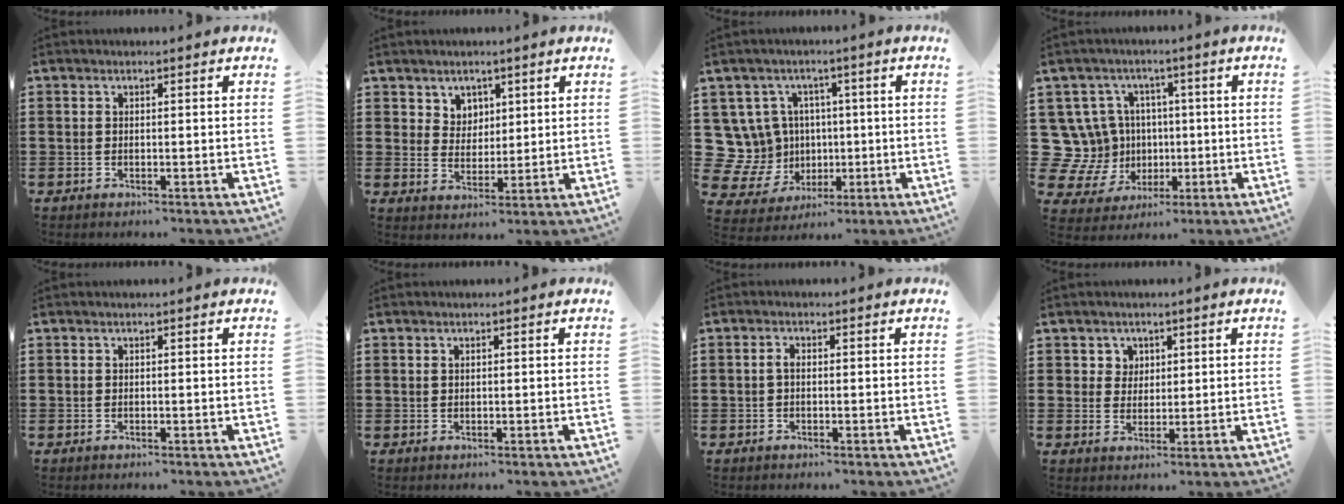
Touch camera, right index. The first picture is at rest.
{"total": 4.2, "force": [2.6, 3.2, 0.3], "torque": [-0.023, 0.008, 0.049]}
{"total": 10.2, "force": [1.9, 9.7, 2.6], "torque": [-0.118, -0.012, 0.047]}
{"total": 11.0, "force": [1.5, 10.5, 2.9], "torque": [-0.135, -0.011, 0.038]}
{"total": 0.0}
{"total": 0.6, "force": [0.2, 0.3, 0.4], "torque": [-0.010, 0.000, 0.005]}
{"total": 1.4, "force": [-0.2, 0.6, 1.2], "torque": [-0.031, -0.002, -0.007]}
{"total": 2.8, "force": [1.4, 2.4, 0.3], "torque": [-0.018, 0.010, 0.024]}